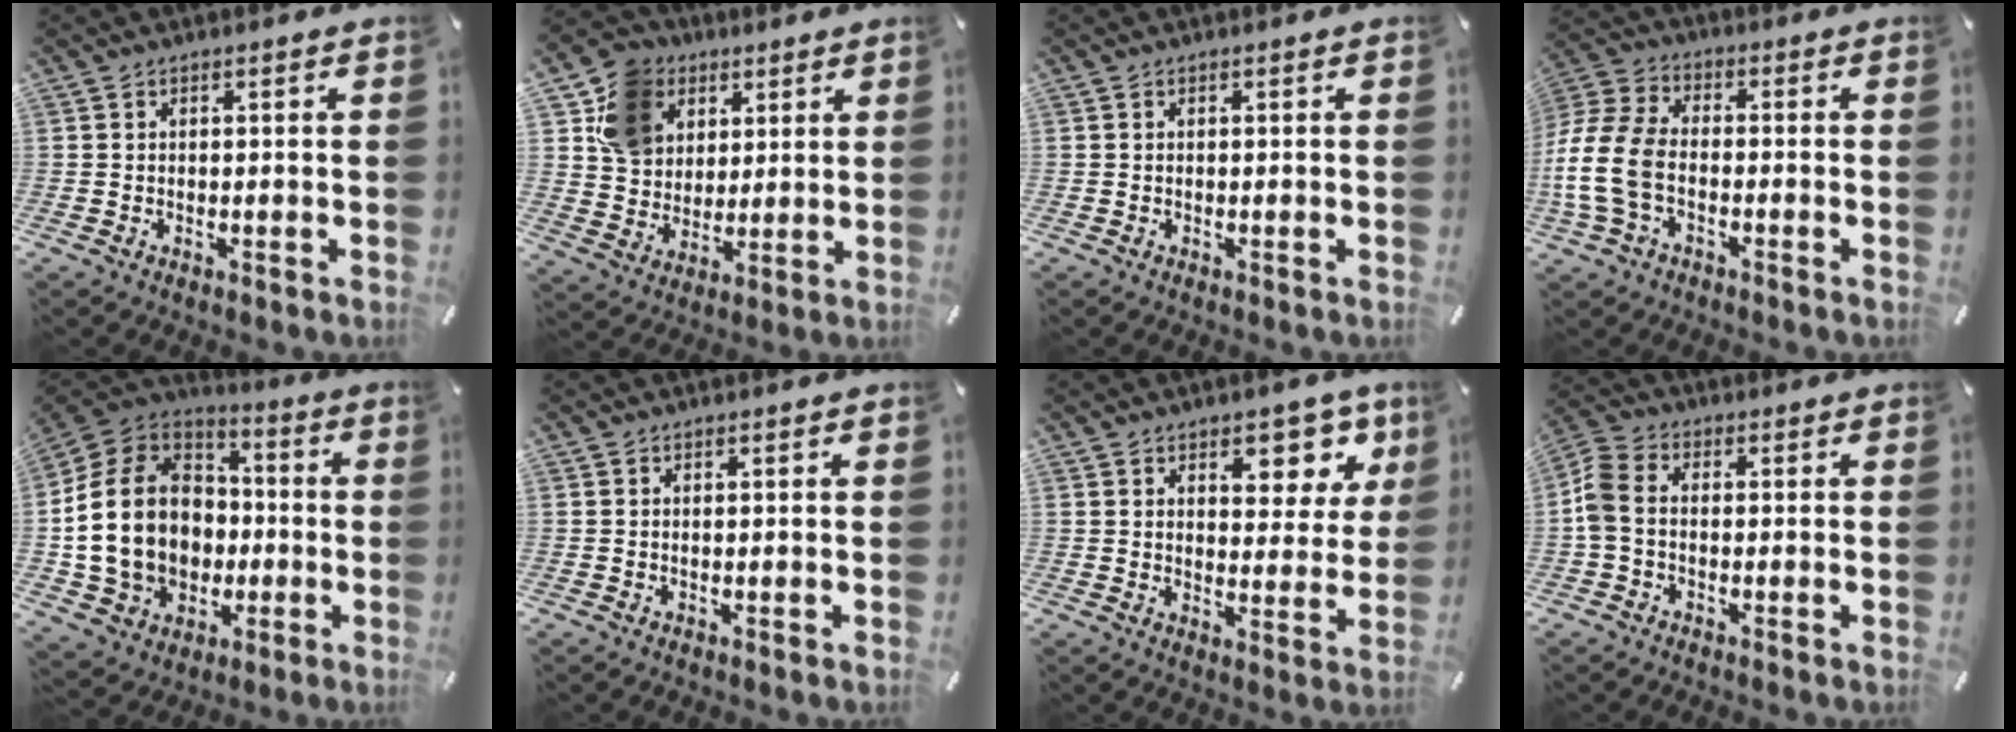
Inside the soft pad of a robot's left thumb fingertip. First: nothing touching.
{"total": 12.2, "force": [5.0, 10.5, 3.9], "torque": [-0.080, -0.012, 0.100]}
{"total": 0.0}
{"total": 12.0, "force": [-3.5, 7.9, 8.4], "torque": [-0.187, 0.013, -0.063]}
{"total": 19.2, "force": [-2.5, 16.1, 10.1], "torque": [-0.215, 0.012, -0.035]}
{"total": 0.0}
{"total": 8.3, "force": [4.7, 4.9, 4.7], "torque": [-0.038, -0.028, 0.073]}
{"total": 6.0, "force": [-1.1, 4.2, 4.2], "torque": [-0.105, 0.008, -0.024]}